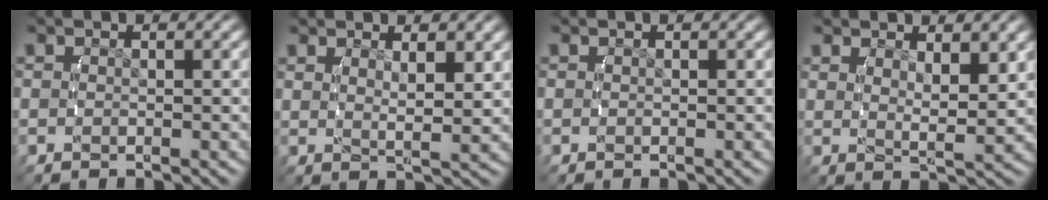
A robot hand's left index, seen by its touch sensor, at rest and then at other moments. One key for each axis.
{"total": 2.8, "fx": 1.9, "fy": 0.0, "fz": 2.1, "tx": -0.029, "ty": -0.008, "tz": 0.037}
{"total": 0.0}
{"total": 3.0, "fx": 2.2, "fy": 0.0, "fz": 2.0, "tx": -0.027, "ty": -0.010, "tz": 0.041}